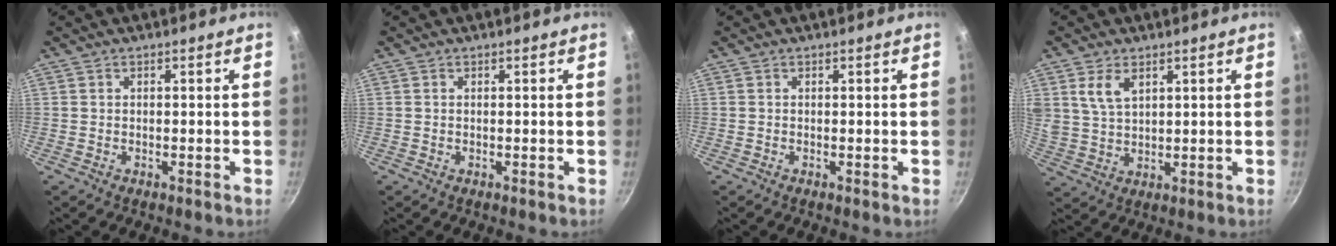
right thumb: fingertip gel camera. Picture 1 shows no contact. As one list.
[{"total": 0.0}, {"total": 0.0}, {"total": 6.1, "force": [2.9, 3.5, 4.0], "torque": [-0.068, -0.012, 0.062]}]